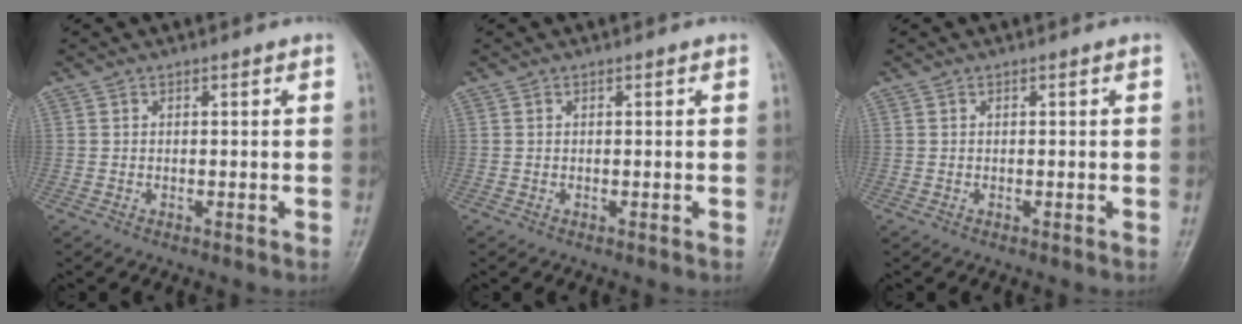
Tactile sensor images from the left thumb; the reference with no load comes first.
{"total": 0.0}
{"total": 0.0}